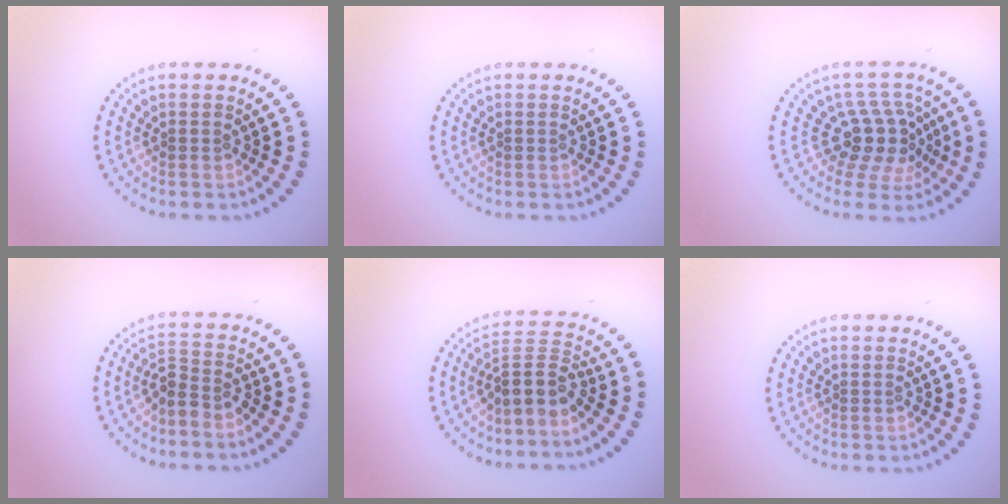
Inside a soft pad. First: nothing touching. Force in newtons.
{"total": 0.0}
{"total": 4.1, "press": 2.9, "slide": 2.9}
{"total": 2.3, "press": 1.8, "slide": 1.6}
{"total": 3.4, "press": 2.6, "slide": 2.2}
{"total": 0.0}